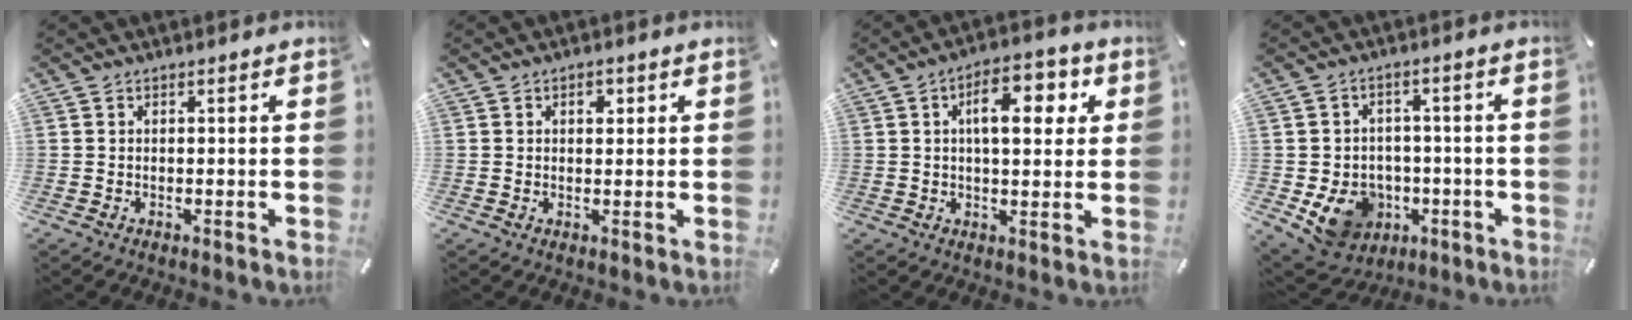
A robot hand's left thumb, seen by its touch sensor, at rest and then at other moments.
{"total": 2.4, "force": [0.8, 1.7, 1.5], "torque": [-0.009, -0.001, 0.006]}
{"total": 10.9, "force": [3.4, 5.4, 8.9], "torque": [-0.130, -0.004, 0.051]}
{"total": 10.7, "force": [-3.4, 9.3, 3.9], "torque": [-0.077, 0.017, -0.054]}